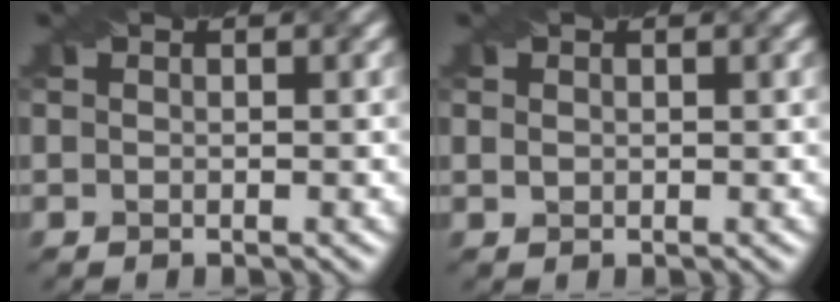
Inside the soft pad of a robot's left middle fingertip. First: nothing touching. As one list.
[{"total": 0.8, "force": [0.3, 0.6, 0.5], "torque": [-0.011, -0.001, 0.007]}]